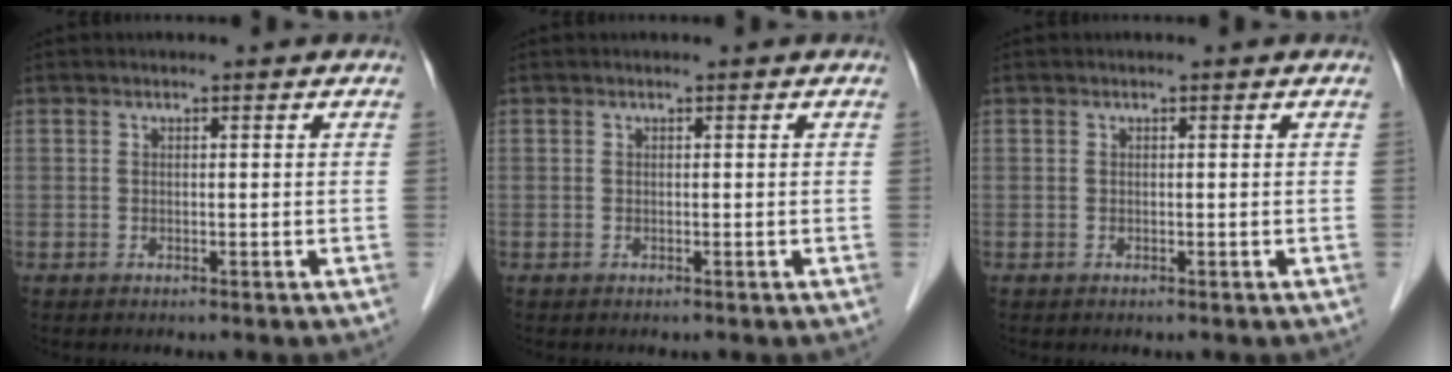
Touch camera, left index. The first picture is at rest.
{"total": 0.0}
{"total": 0.0}